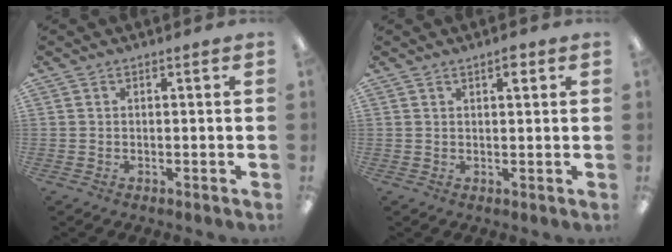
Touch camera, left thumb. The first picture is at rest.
{"total": 2.7, "force": [1.8, 0.8, 1.9], "torque": [-0.025, -0.004, 0.027]}